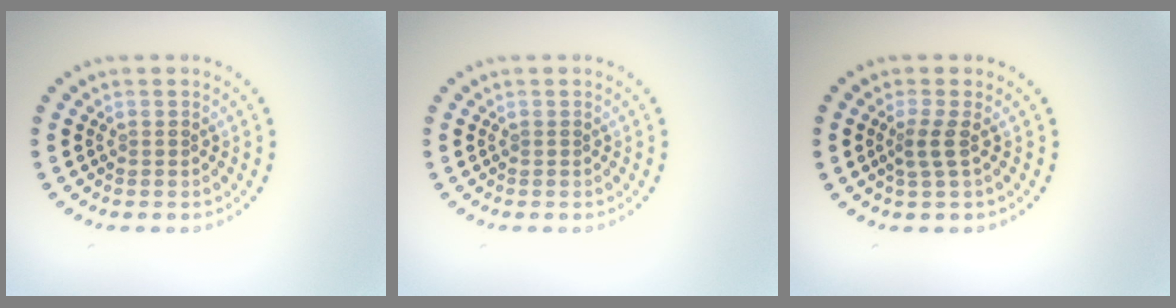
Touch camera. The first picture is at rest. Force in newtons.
{"total": 0.0}
{"total": 1.8, "press": 1.3, "slide": 1.2}